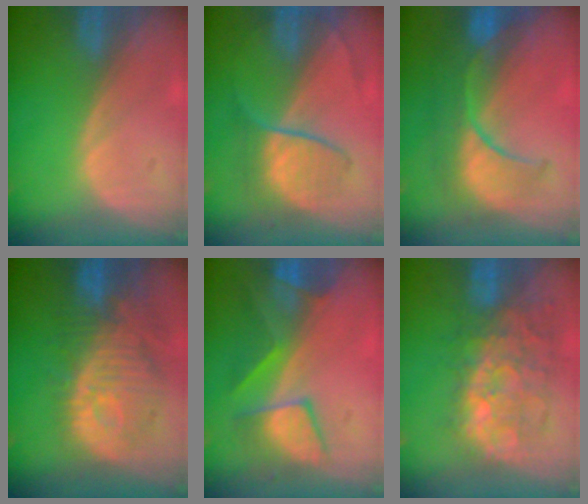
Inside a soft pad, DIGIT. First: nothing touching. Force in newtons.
{"total": 6.3, "press": 6.3, "slide": 0.7}
{"total": 10.1, "press": 9.1, "slide": 4.4}
{"total": 12.4, "press": 11.1, "slide": 5.6}
{"total": 7.6, "press": 7.5, "slide": 1.1}
{"total": 10.3, "press": 9.8, "slide": 3.2}